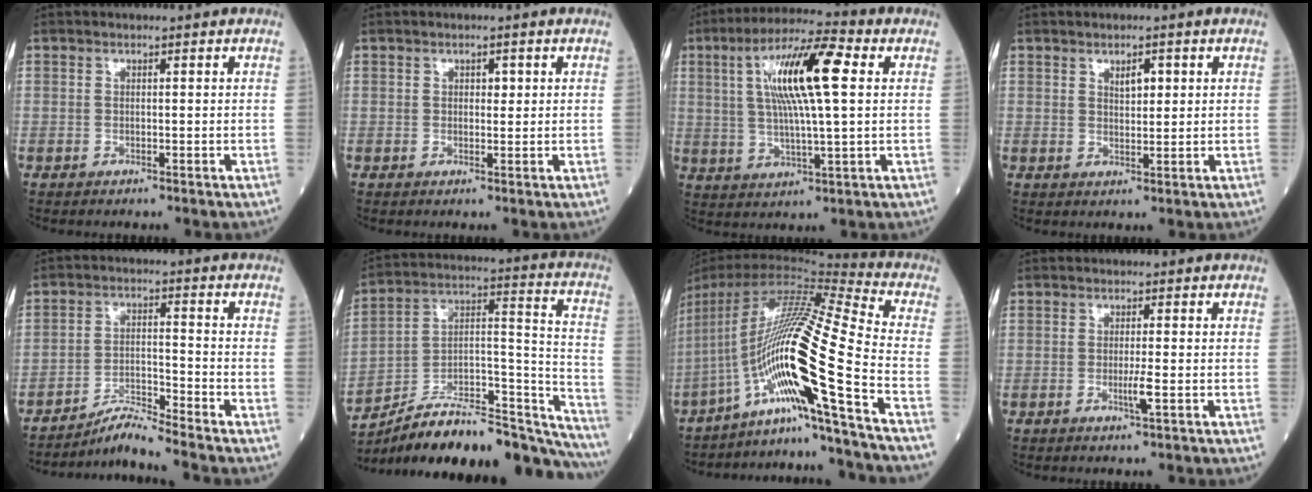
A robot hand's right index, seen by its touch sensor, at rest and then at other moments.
{"total": 1.4, "force": [0.5, 0.8, 1.0], "torque": [-0.012, 0.001, 0.005]}
{"total": 14.2, "force": [3.4, 1.8, 13.6], "torque": [-0.254, 0.020, 0.056]}
{"total": 2.7, "force": [1.2, 1.1, 2.1], "torque": [-0.035, -0.001, 0.022]}
{"total": 5.7, "force": [-5.3, -1.6, 1.1], "torque": [-0.025, -0.014, -0.097]}
{"total": 28.5, "force": [-24.8, 5.8, 12.8], "torque": [-0.140, 0.037, -0.370]}
{"total": 20.6, "force": [-9.8, -2.3, 18.0], "torque": [-0.361, -0.005, -0.183]}
{"total": 2.2, "force": [-0.7, -0.3, 2.1], "torque": [-0.040, -0.004, -0.013]}